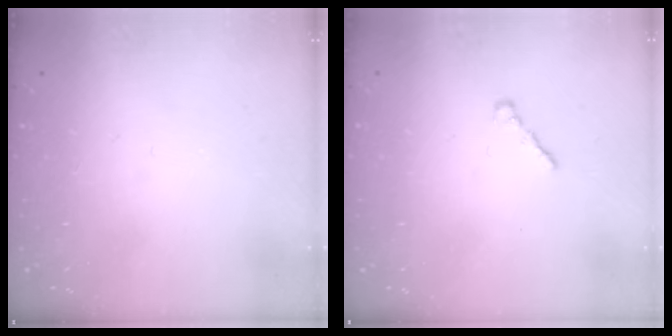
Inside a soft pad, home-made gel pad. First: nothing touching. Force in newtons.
{"total": 1.4, "press": 1.3, "slide": 0.5}